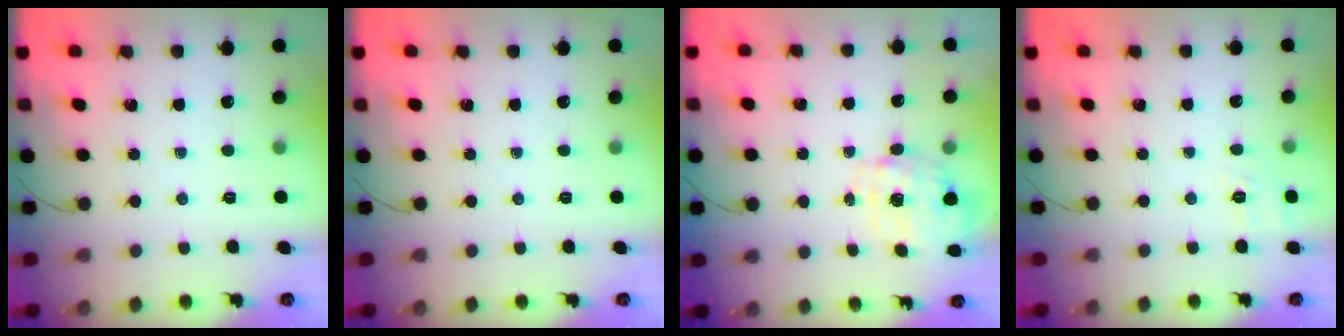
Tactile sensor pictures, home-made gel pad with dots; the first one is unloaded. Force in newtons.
{"total": 0.0}
{"total": 2.8, "press": 2.6, "slide": 0.9}
{"total": 8.2, "press": 7.8, "slide": 2.3}